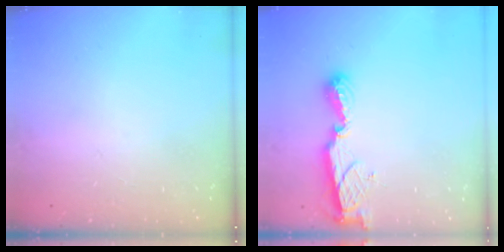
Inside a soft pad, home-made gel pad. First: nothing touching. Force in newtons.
{"total": 8.4, "press": 8.4, "slide": 0.8}